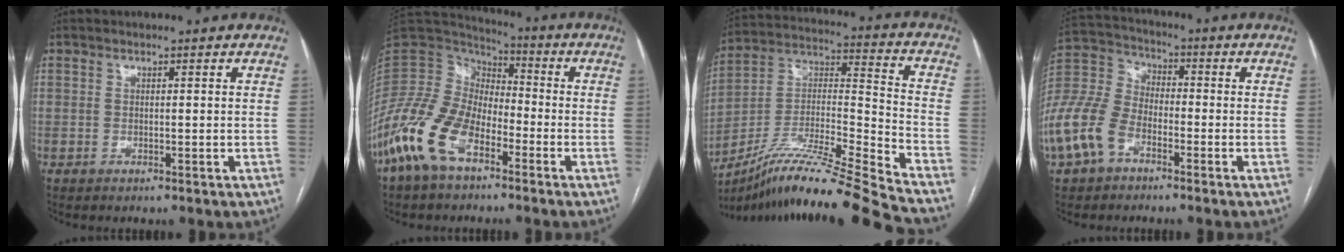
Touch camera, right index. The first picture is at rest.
{"total": 14.3, "force": [-7.9, 7.0, 9.7], "torque": [-0.224, 0.003, -0.160]}
{"total": 22.1, "force": [-18.7, -2.1, 11.6], "torque": [-0.211, -0.005, -0.333]}
{"total": 13.1, "force": [-6.4, 7.9, 8.2], "torque": [-0.212, 0.011, -0.134]}